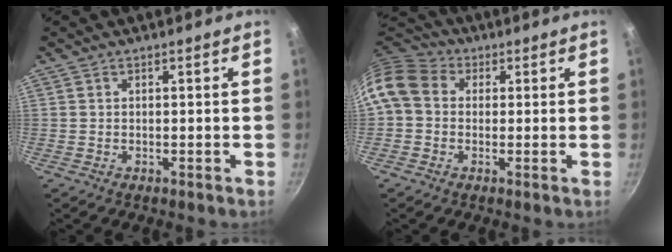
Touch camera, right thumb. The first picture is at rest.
{"total": 10.9, "force": [1.3, 8.8, 6.2], "torque": [-0.114, 0.027, 0.005]}